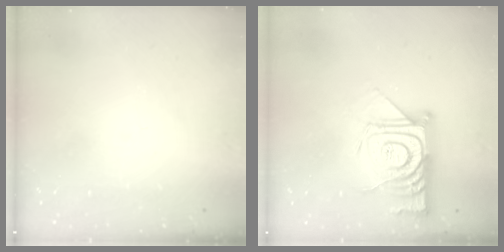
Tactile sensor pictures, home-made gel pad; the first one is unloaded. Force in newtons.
{"total": 15.2, "press": 15.1, "slide": 1.1}